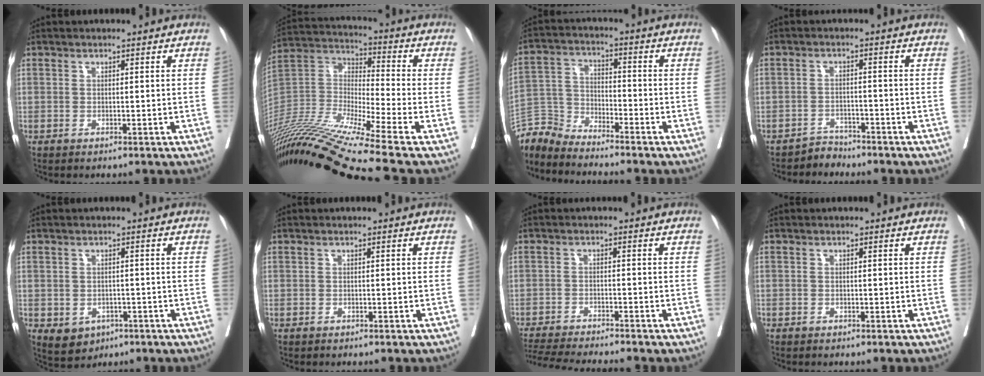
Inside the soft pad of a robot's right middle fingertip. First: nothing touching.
{"total": 21.9, "force": [-17.8, -2.0, 12.6], "torque": [-0.286, -0.017, -0.337]}
{"total": 7.1, "force": [-7.1, -0.1, -0.2], "torque": [0.002, 0.005, -0.143]}
{"total": 2.4, "force": [-2.2, 0.6, -0.8], "torque": [0.017, -0.004, -0.039]}
{"total": 4.3, "force": [-1.9, 3.5, 1.8], "torque": [-0.029, -0.003, -0.017]}
{"total": 0.0}
{"total": 9.9, "force": [-9.2, -0.7, 3.7], "torque": [-0.054, -0.017, -0.150]}
{"total": 0.5, "force": [-0.2, 0.4, -0.1], "torque": [0.000, 0.005, -0.006]}